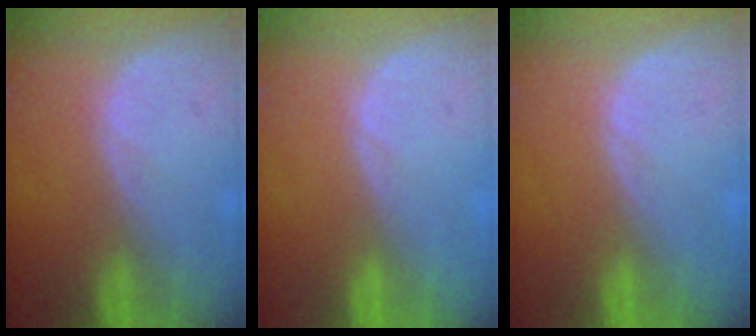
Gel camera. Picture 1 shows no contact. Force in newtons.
{"total": 0.0}
{"total": 0.0}